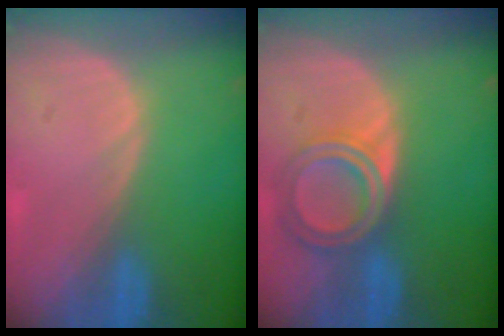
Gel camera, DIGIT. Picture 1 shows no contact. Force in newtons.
{"total": 6.4, "press": 5.7, "slide": 3.0}